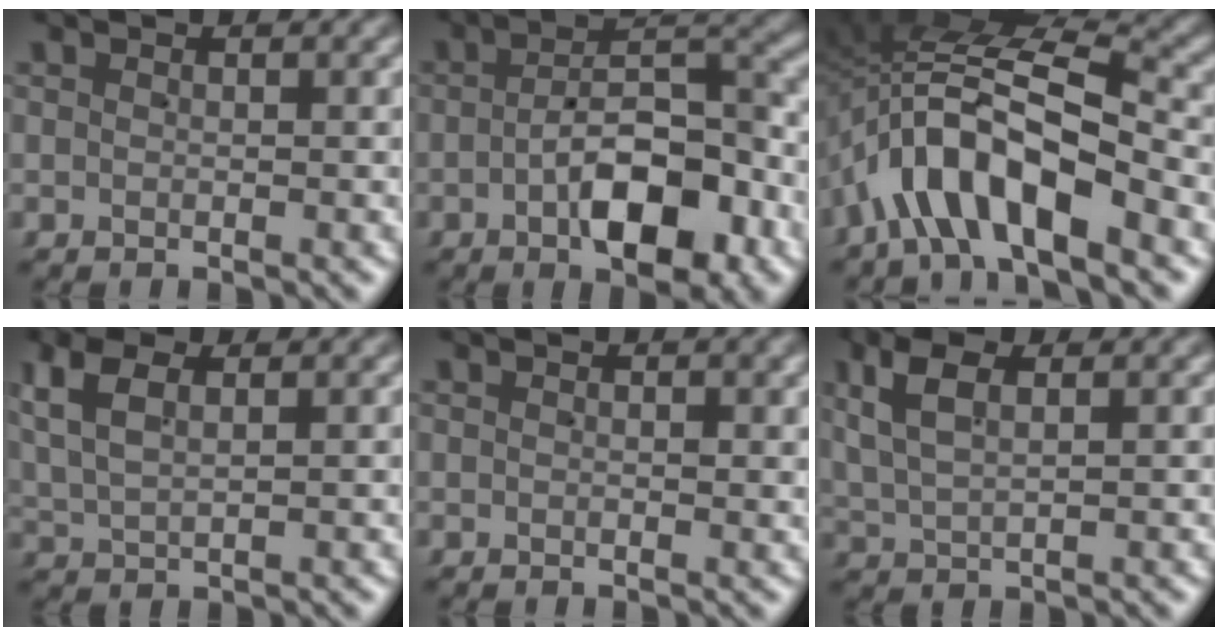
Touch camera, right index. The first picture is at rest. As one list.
[{"total": 7.6, "force": [-2.8, 3.1, 6.4], "torque": [-0.081, 0.004, -0.047]}, {"total": 10.6, "force": [0.1, 6.1, 8.7], "torque": [-0.175, 0.000, -0.005]}, {"total": 4.6, "force": [2.1, 3.0, 2.8], "torque": [-0.084, -0.001, 0.043]}, {"total": 0.6, "force": [0.2, 0.2, 0.5], "torque": [-0.008, -0.001, 0.004]}, {"total": 4.6, "force": [2.1, 2.6, 3.1], "torque": [-0.081, 0.005, 0.041]}]